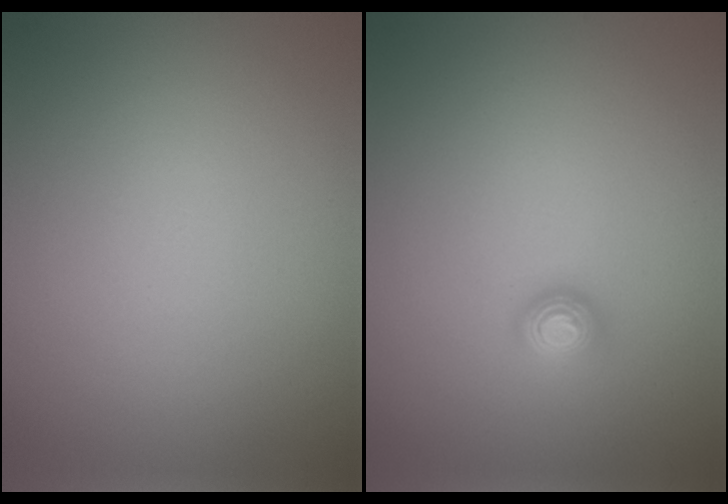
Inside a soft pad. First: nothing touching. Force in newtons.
{"total": 1.1, "press": 1.0, "slide": 0.3}